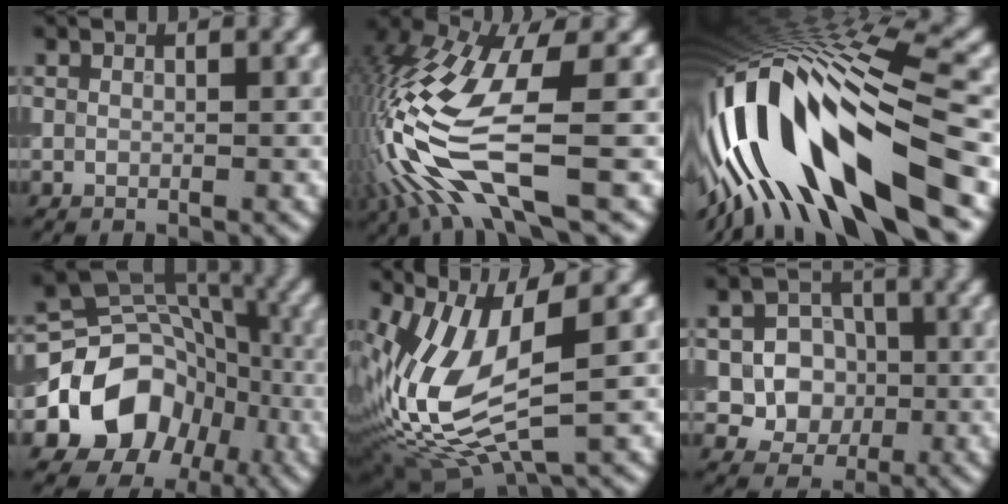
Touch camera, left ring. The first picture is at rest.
{"total": 12.5, "force": [-3.0, 3.9, 11.5], "torque": [-0.262, -0.005, -0.058]}
{"total": 16.7, "force": [-5.6, 5.2, 14.9], "torque": [-0.276, 0.007, -0.098]}
{"total": 10.9, "force": [-3.5, 8.8, 5.4], "torque": [-0.089, -0.002, -0.067]}
{"total": 11.3, "force": [0.6, 4.9, 10.2], "torque": [-0.228, -0.019, 0.017]}
{"total": 6.5, "force": [-0.4, 5.9, 2.8], "torque": [-0.029, 0.006, -0.030]}